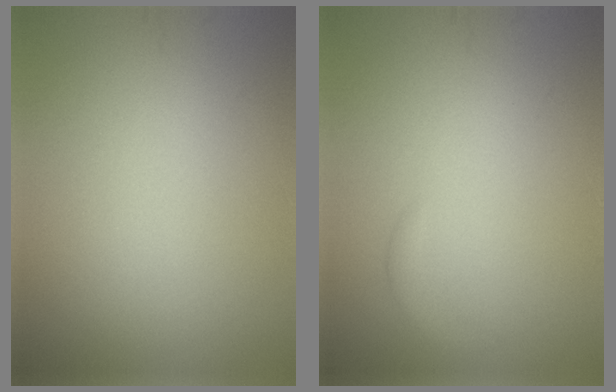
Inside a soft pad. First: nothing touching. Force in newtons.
{"total": 1.0, "press": 1.0, "slide": 0.0}